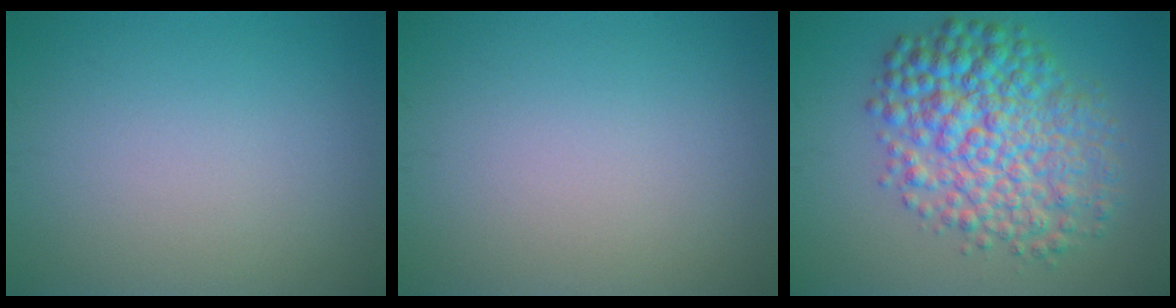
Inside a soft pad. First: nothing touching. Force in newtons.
{"total": 0.0}
{"total": 8.4, "press": 8.4, "slide": 0.1}